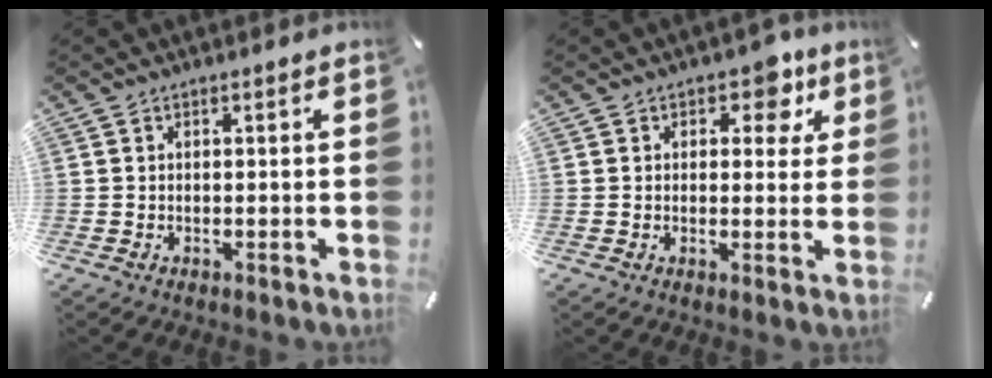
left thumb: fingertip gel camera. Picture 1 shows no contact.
{"total": 6.1, "force": [3.1, 4.0, 3.3], "torque": [-0.021, -0.013, 0.044]}